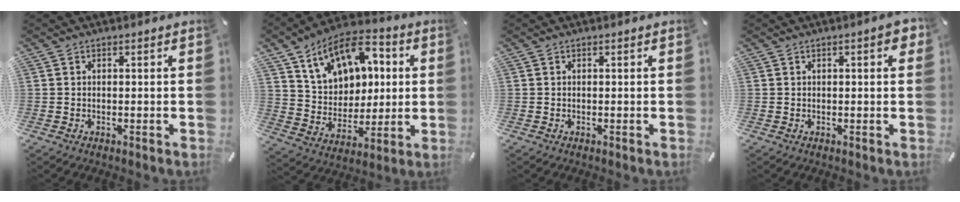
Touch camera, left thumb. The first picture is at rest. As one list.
[{"total": 15.3, "force": [7.0, 11.6, 6.9], "torque": [-0.121, -0.024, 0.134]}, {"total": 0.0}, {"total": 3.5, "force": [1.2, 1.1, 3.1], "torque": [-0.045, 0.001, 0.015]}]